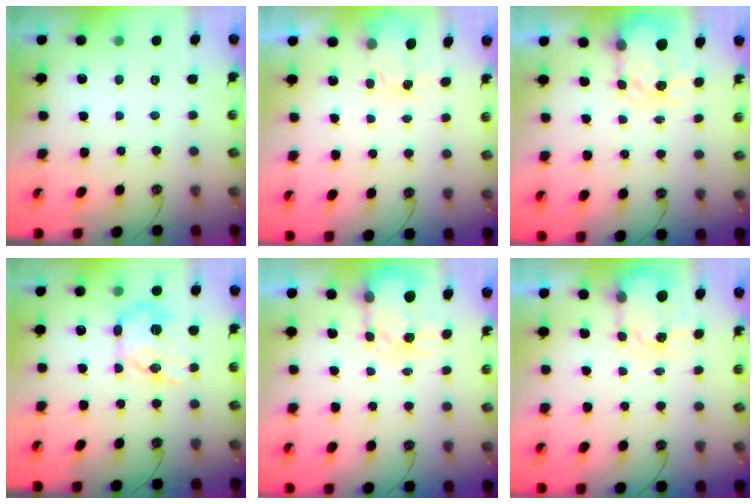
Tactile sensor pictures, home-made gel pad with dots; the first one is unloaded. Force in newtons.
{"total": 2.3, "press": 2.3, "slide": 0.4}
{"total": 3.7, "press": 3.7, "slide": 0.5}
{"total": 13.5, "press": 13.5, "slide": 0.2}
{"total": 3.8, "press": 3.7, "slide": 0.5}
{"total": 3.8, "press": 3.8, "slide": 0.5}